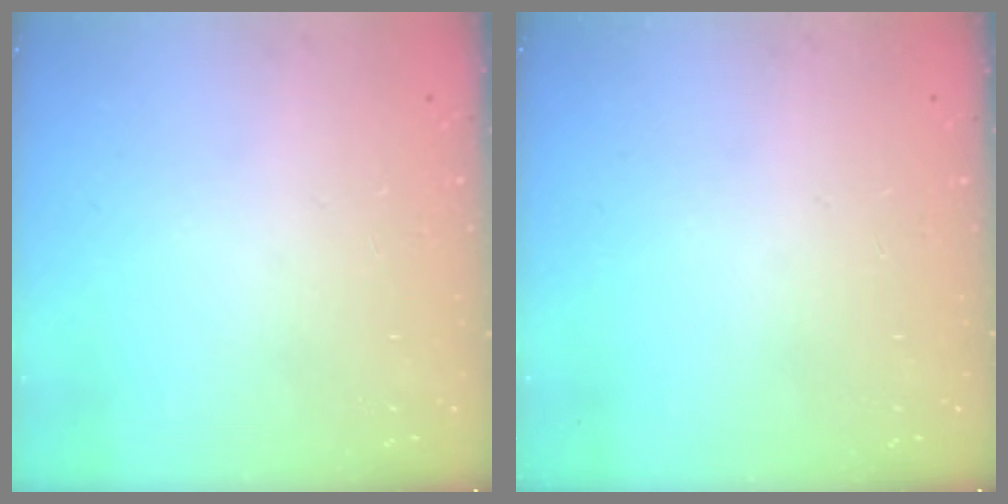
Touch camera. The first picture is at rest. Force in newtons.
{"total": 0.0}